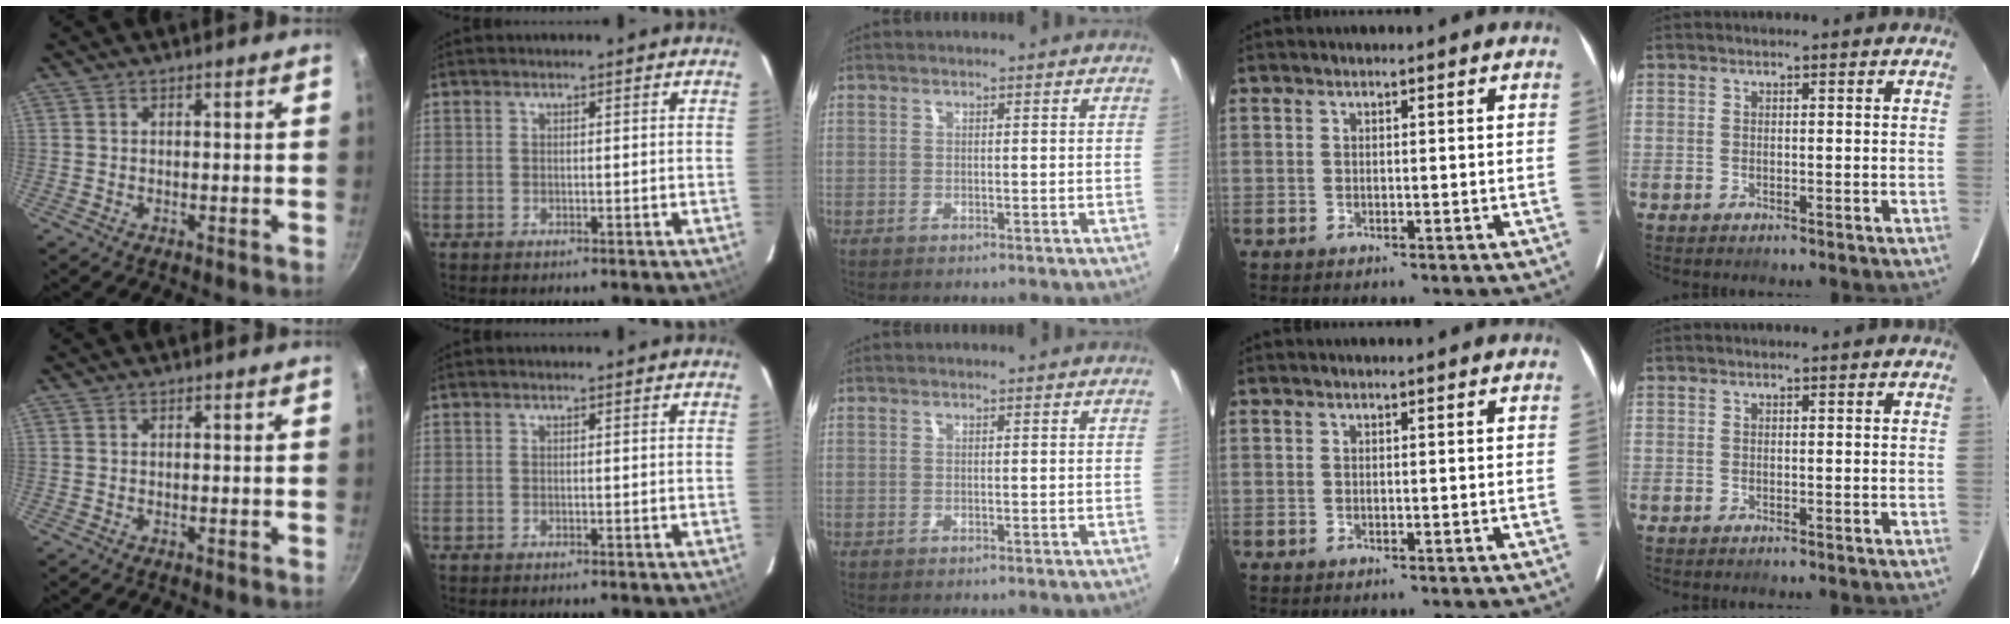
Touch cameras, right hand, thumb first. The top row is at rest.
{}